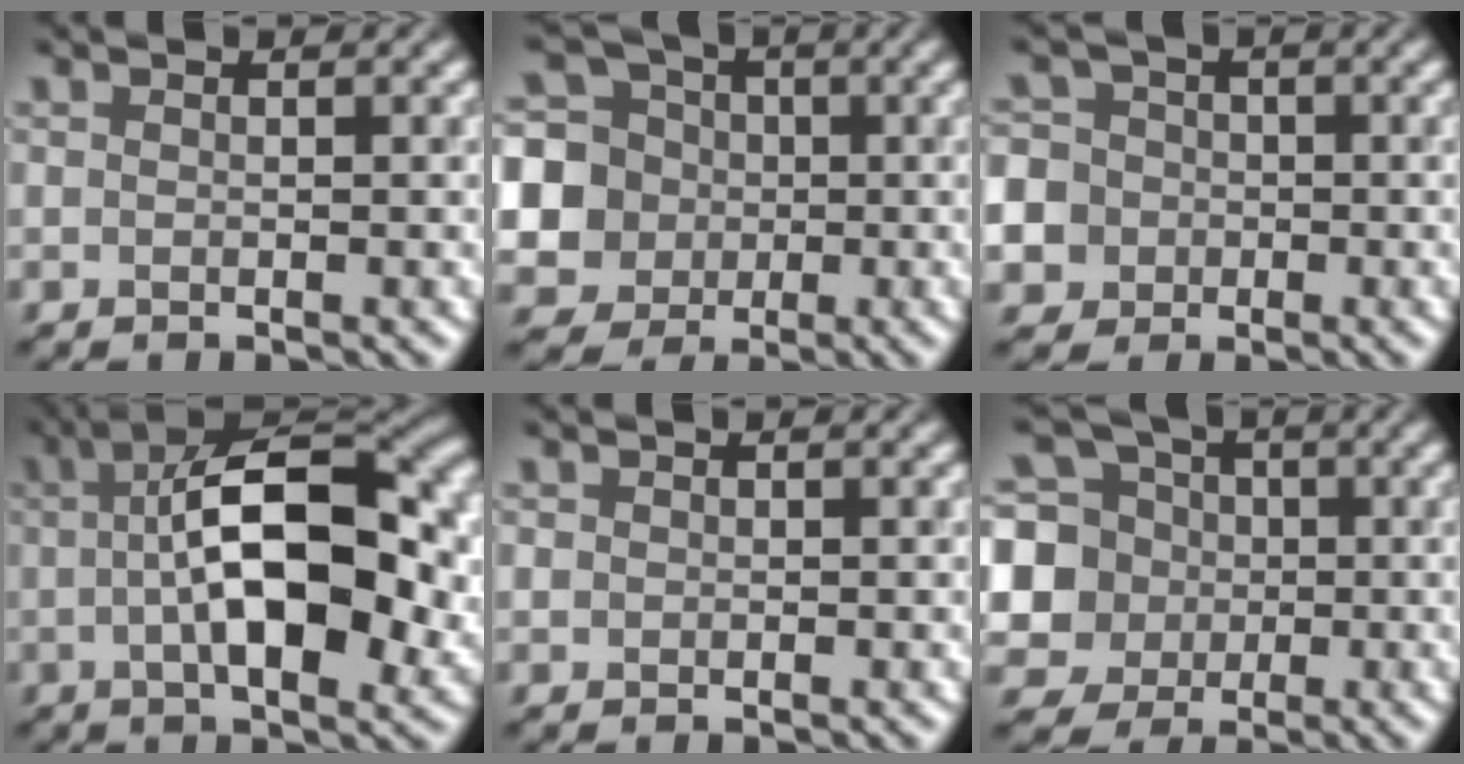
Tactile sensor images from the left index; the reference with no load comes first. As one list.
[{"total": 7.5, "force": [-0.3, 7.1, 2.4], "torque": [-0.063, 0.013, -0.032]}, {"total": 10.2, "force": [-3.4, 9.3, 2.4], "torque": [-0.075, -0.010, -0.093]}, {"total": 12.6, "force": [-0.1, 5.2, 11.4], "torque": [-0.165, 0.017, -0.009]}, {"total": 0.7, "force": [0.0, 0.7, 0.1], "torque": [0.004, -0.003, -0.003]}, {"total": 8.8, "force": [-0.1, 8.2, 3.2], "torque": [-0.088, 0.013, -0.032]}]